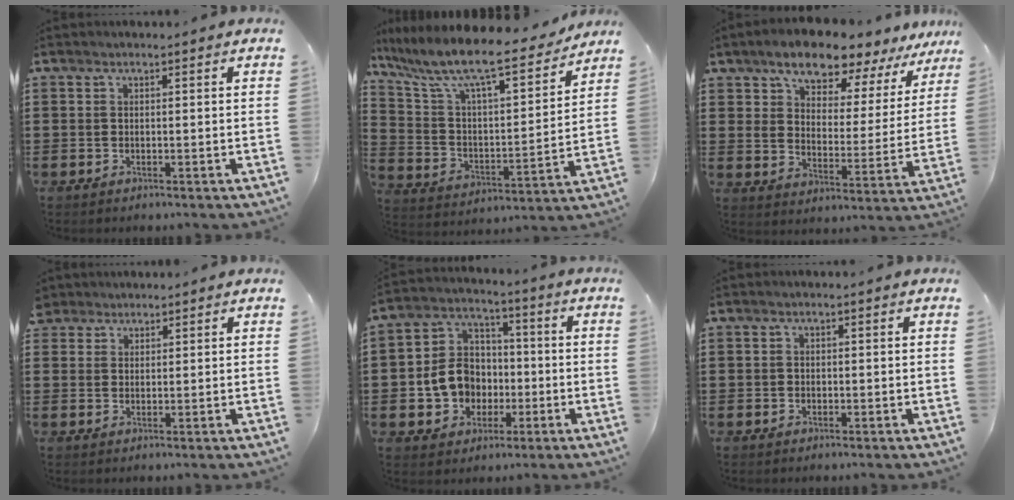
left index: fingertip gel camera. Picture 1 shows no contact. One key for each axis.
{"total": 10.8, "fx": 9.1, "fy": 1.1, "fz": 5.7, "tx": -0.151, "ty": -0.066, "tz": 0.150}
{"total": 9.3, "fx": 8.1, "fy": 2.8, "fz": 3.5, "tx": -0.082, "ty": -0.043, "tz": 0.144}
{"total": 2.2, "fx": 1.8, "fy": 1.3, "fz": -0.1, "tx": -0.007, "ty": 0.008, "tz": 0.035}
{"total": 9.1, "fx": -1.5, "fy": 8.1, "fz": 3.9, "tx": -0.110, "ty": 0.023, "tz": -0.023}
{"total": 0.6, "fx": 0.0, "fy": 0.6, "fz": 0.3, "tx": -0.007, "ty": 0.005, "tz": 0.000}